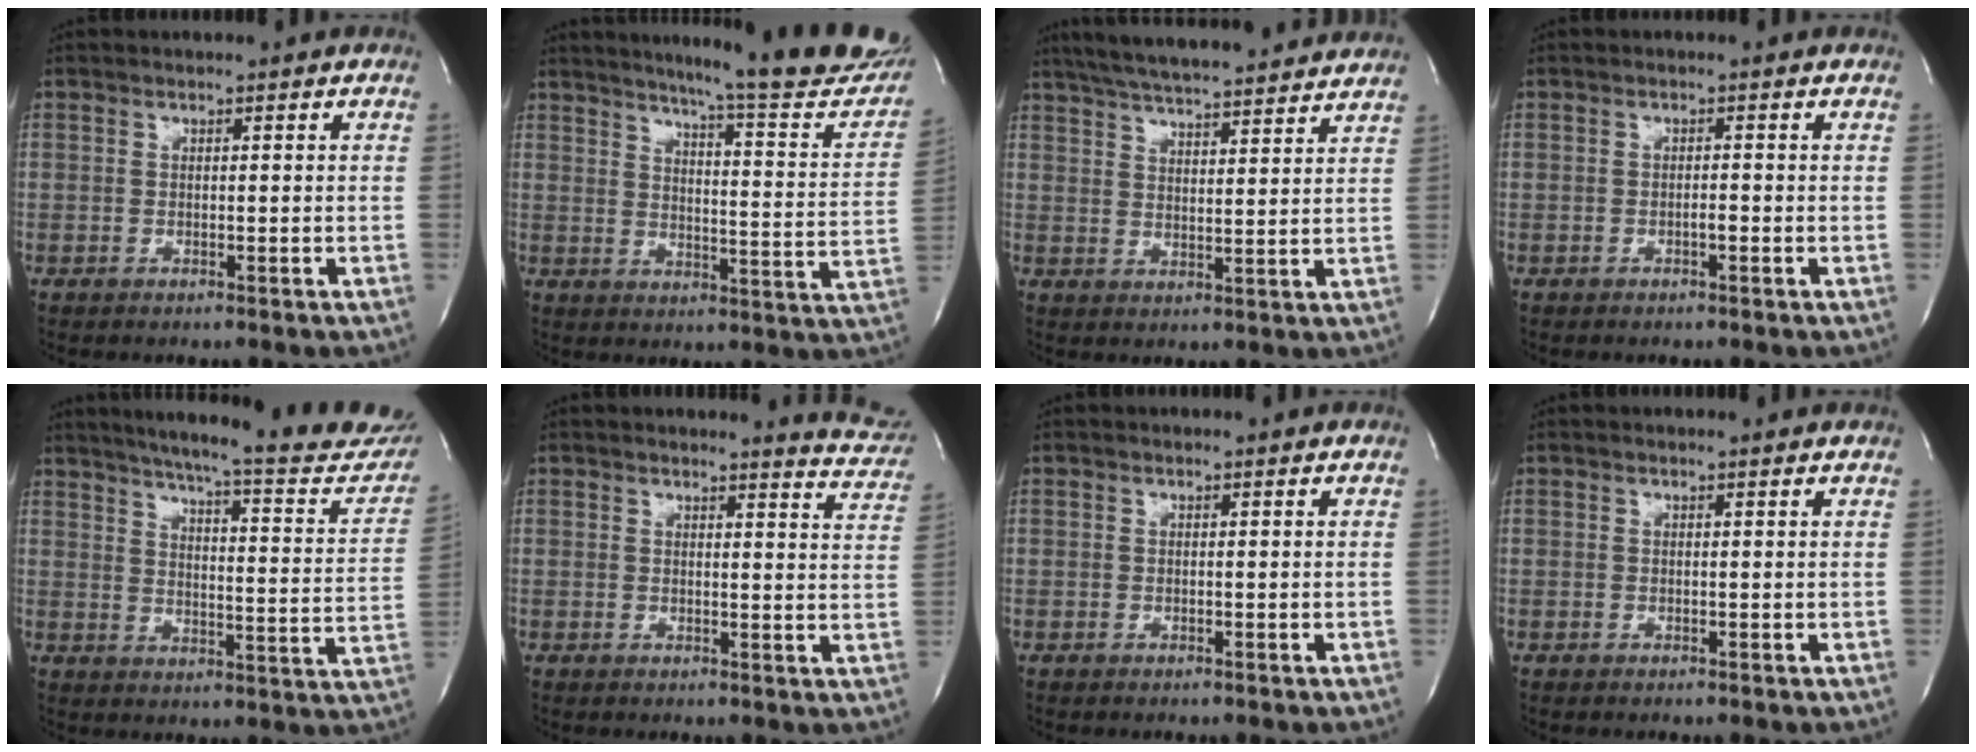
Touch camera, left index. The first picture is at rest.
{"total": 22.1, "force": [19.5, 1.0, 10.3], "torque": [-0.142, -0.079, 0.231]}
{"total": 19.4, "force": [17.3, 2.0, 8.5], "torque": [-0.144, 0.027, 0.240]}
{"total": 0.9, "force": [-0.8, 0.1, 0.5], "torque": [-0.008, -0.003, -0.014]}
{"total": 25.9, "force": [23.0, 2.5, 11.7], "torque": [-0.175, -0.072, 0.275]}
{"total": 6.8, "force": [6.8, 0.4, 0.3], "torque": [0.008, -0.061, 0.045]}
{"total": 0.0}
{"total": 0.6, "force": [0.6, 0.0, 0.1], "torque": [-0.008, -0.003, 0.001]}